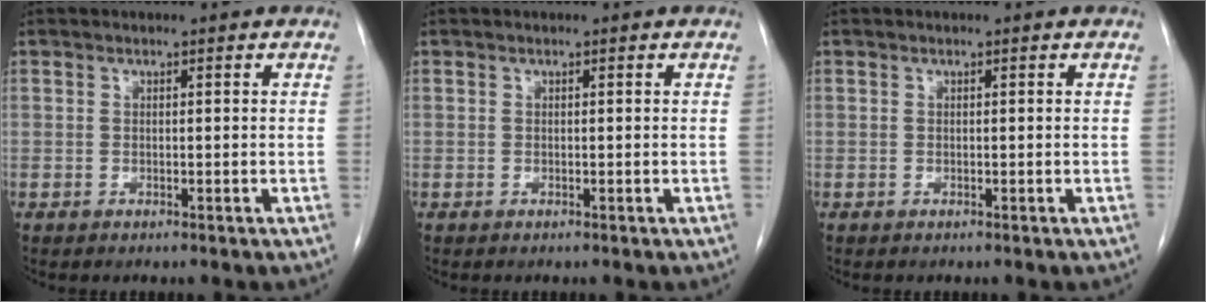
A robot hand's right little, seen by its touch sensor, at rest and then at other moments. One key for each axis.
{"total": 0.0}
{"total": 0.0}